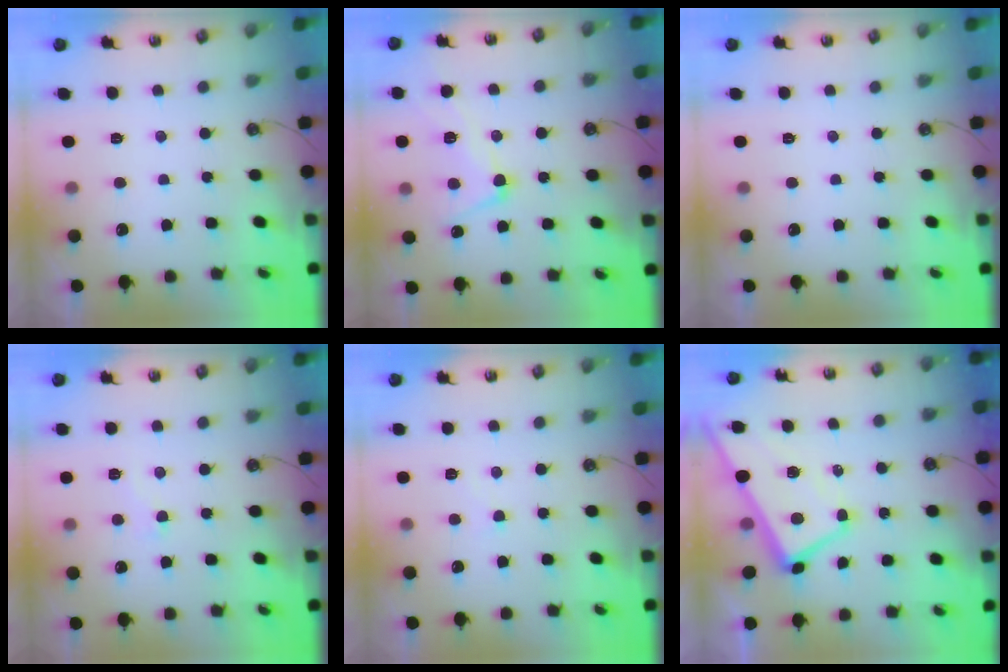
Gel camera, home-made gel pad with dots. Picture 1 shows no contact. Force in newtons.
{"total": 4.4, "press": 4.2, "slide": 1.1}
{"total": 0.0}
{"total": 2.6, "press": 2.5, "slide": 0.9}
{"total": 0.7, "press": 0.5, "slide": 0.5}
{"total": 2.6, "press": 2.5, "slide": 0.8}